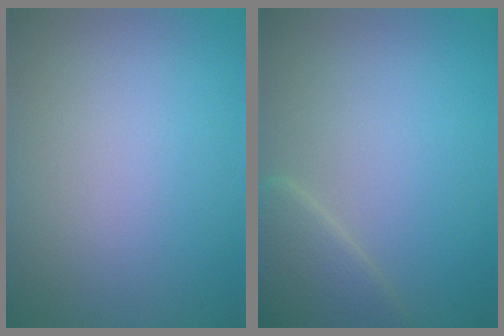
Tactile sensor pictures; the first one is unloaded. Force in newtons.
{"total": 2.7, "press": 2.6, "slide": 0.2}